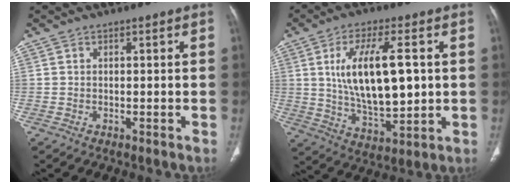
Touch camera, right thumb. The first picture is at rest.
{"total": 15.6, "force": [2.3, 6.3, 14.1], "torque": [-0.238, -0.012, 0.051]}